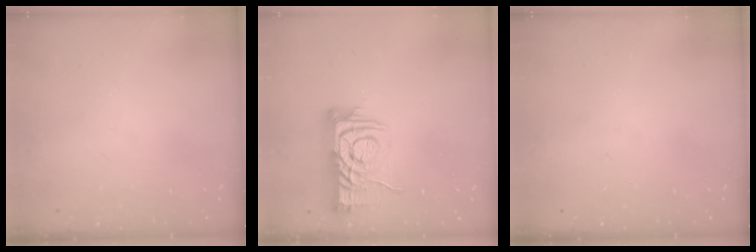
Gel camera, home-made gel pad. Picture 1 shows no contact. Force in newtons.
{"total": 9.5, "press": 9.5, "slide": 0.9}
{"total": 0.0}